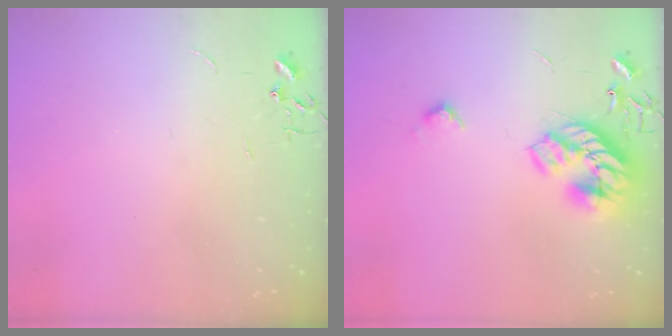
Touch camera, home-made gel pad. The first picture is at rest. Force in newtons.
{"total": 18.3, "press": 18.3, "slide": 0.7}